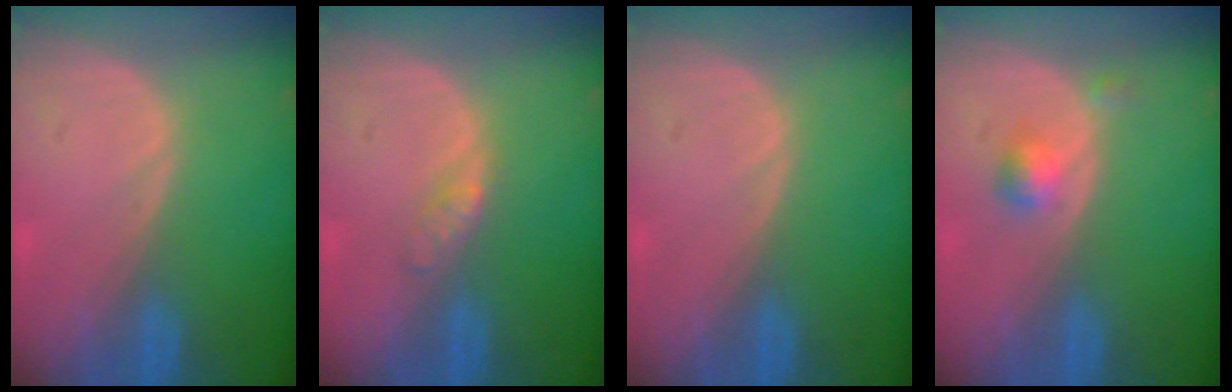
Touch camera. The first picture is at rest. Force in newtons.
{"total": 2.0, "press": 2.0, "slide": 0.1}
{"total": 0.0}
{"total": 2.4, "press": 2.1, "slide": 1.1}